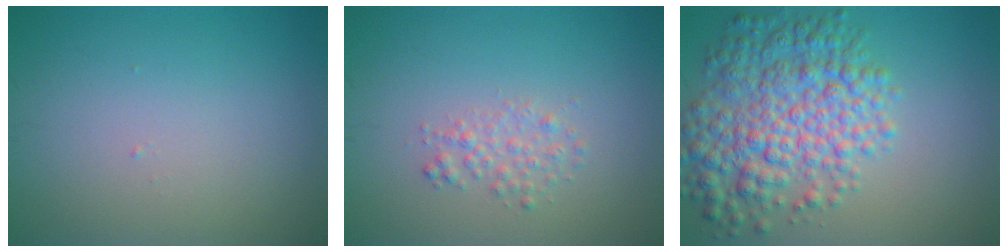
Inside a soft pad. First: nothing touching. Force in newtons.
{"total": 1.6, "press": 1.6, "slide": 0.1}
{"total": 7.9, "press": 7.9, "slide": 0.2}